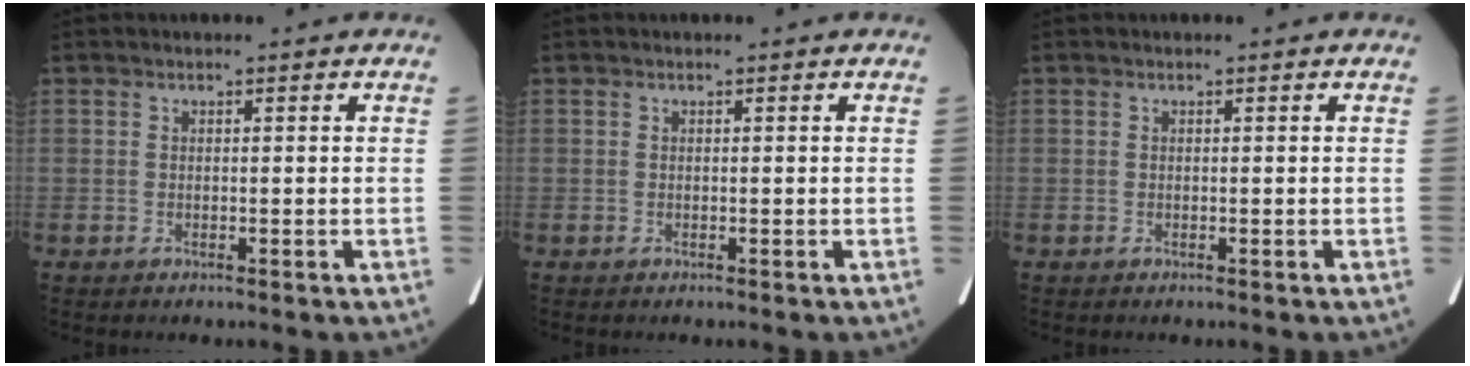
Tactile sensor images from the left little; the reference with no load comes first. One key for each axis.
{"total": 0.0}
{"total": 0.0}